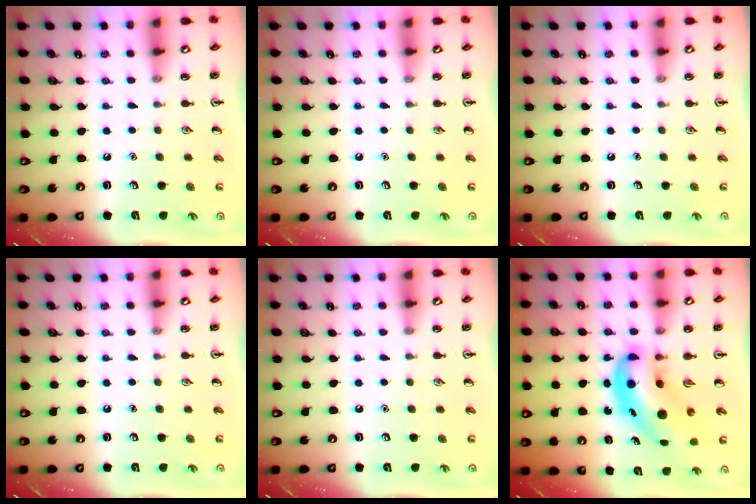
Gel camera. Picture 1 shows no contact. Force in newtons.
{"total": 0.0}
{"total": 0.0}
{"total": 0.0}
{"total": 0.0}
{"total": 10.1, "press": 9.7, "slide": 3.0}